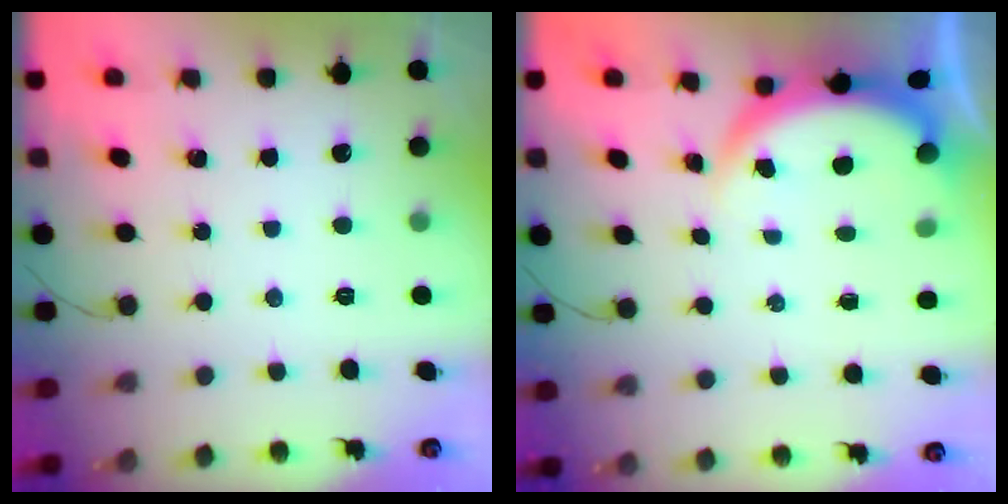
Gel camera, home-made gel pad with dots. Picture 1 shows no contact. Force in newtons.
{"total": 4.0, "press": 4.0, "slide": 0.2}